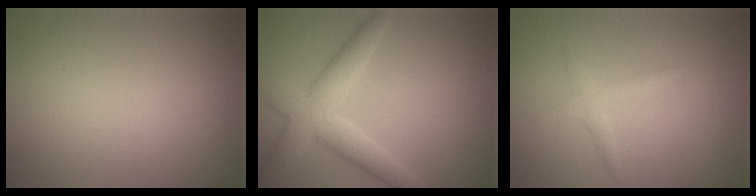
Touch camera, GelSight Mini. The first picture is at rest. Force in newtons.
{"total": 4.8, "press": 4.8, "slide": 0.3}
{"total": 1.2, "press": 1.2, "slide": 0.1}